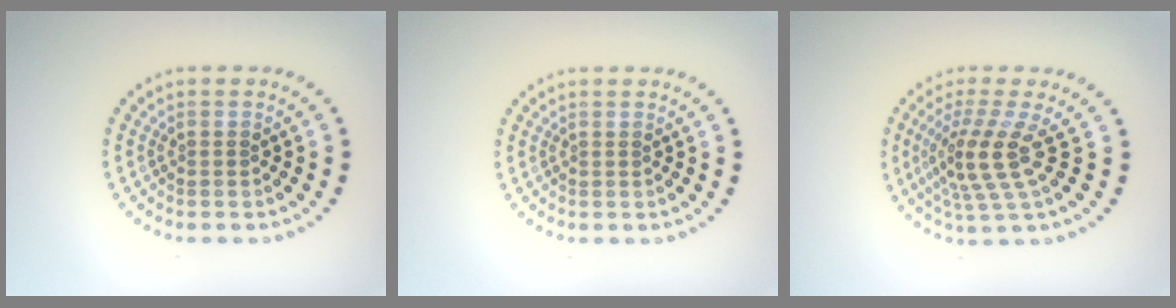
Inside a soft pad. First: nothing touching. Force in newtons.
{"total": 0.0}
{"total": 4.2, "press": 3.0, "slide": 2.9}